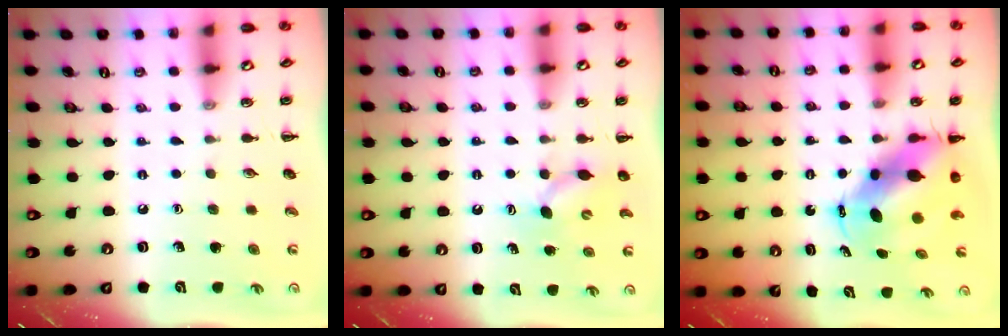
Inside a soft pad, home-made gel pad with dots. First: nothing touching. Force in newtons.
{"total": 6.2, "press": 6.2, "slide": 0.5}
{"total": 7.8, "press": 7.5, "slide": 1.9}